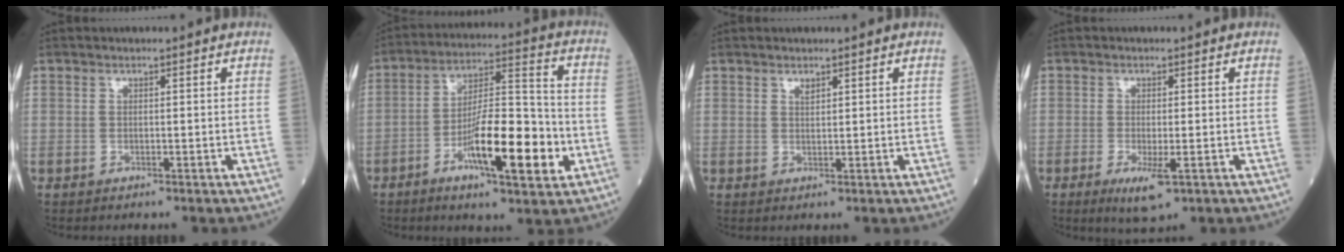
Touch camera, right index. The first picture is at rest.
{"total": 14.9, "force": [-4.9, 2.9, 13.7], "torque": [-0.235, 0.000, -0.081]}
{"total": 1.0, "force": [0.8, 0.3, 0.6], "torque": [-0.012, -0.003, 0.015]}
{"total": 4.5, "force": [-1.9, 1.0, 4.0], "torque": [-0.070, -0.010, -0.025]}